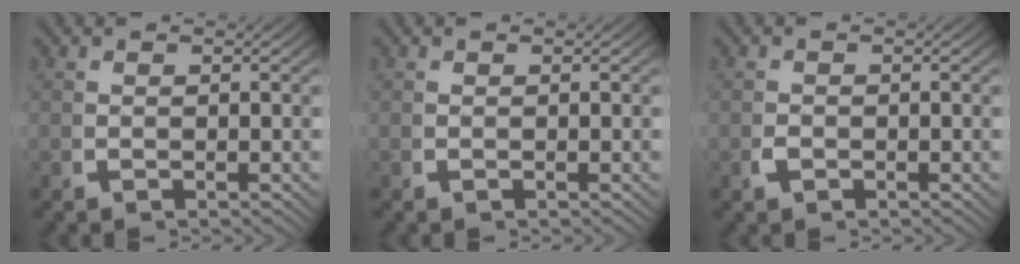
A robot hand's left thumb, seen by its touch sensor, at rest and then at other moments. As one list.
[{"total": 0.0}, {"total": 0.7, "force": [-0.4, 0.5, 0.4], "torque": [-0.014, -0.004, -0.006]}]